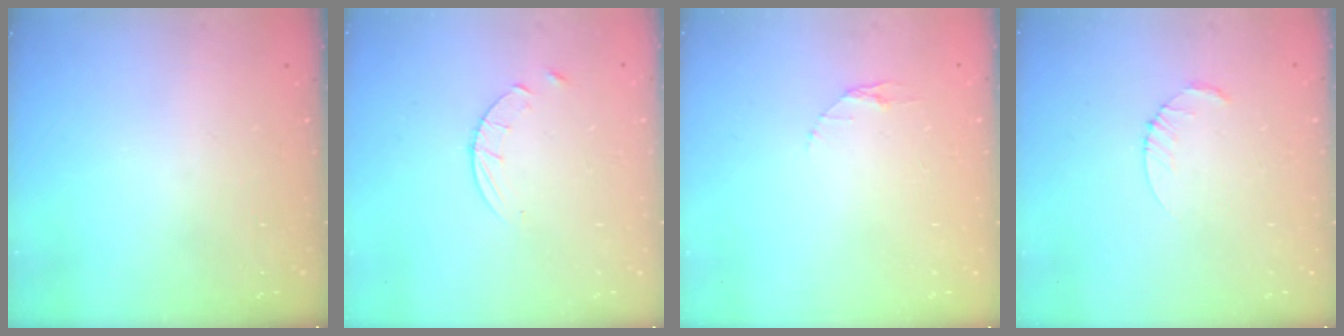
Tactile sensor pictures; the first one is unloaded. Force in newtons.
{"total": 5.6, "press": 5.5, "slide": 0.7}
{"total": 3.5, "press": 3.4, "slide": 0.4}
{"total": 2.5, "press": 2.5, "slide": 0.3}